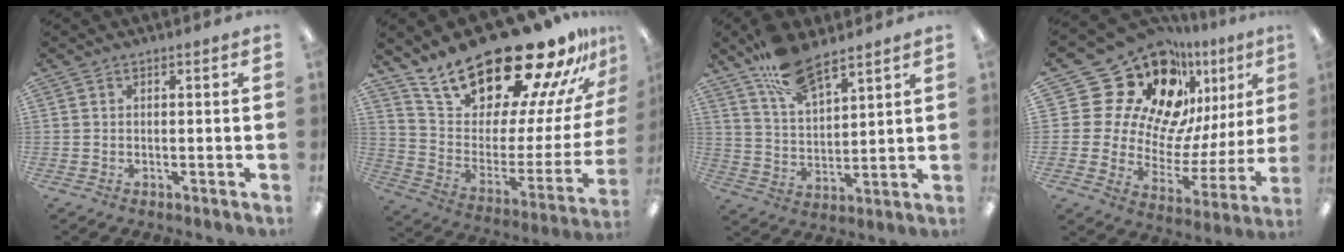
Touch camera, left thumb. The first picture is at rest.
{"total": 25.6, "force": [21.4, 7.9, 11.5], "torque": [-0.173, -0.170, 0.369]}
{"total": 11.8, "force": [8.8, 4.5, 6.4], "torque": [-0.121, -0.044, 0.163]}
{"total": 25.6, "force": [17.0, 15.8, 10.9], "torque": [-0.171, -0.136, 0.327]}